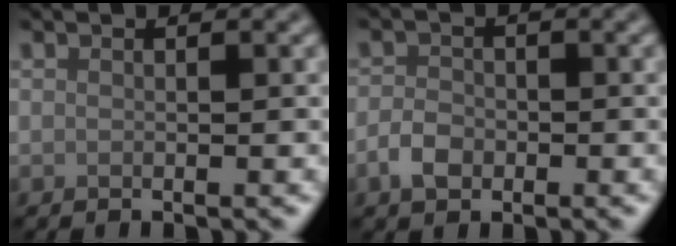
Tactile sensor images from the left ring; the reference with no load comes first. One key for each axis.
{"total": 2.3, "fx": -1.0, "fy": 1.6, "fz": 1.2, "tx": -0.022, "ty": 0.001, "tz": -0.024}